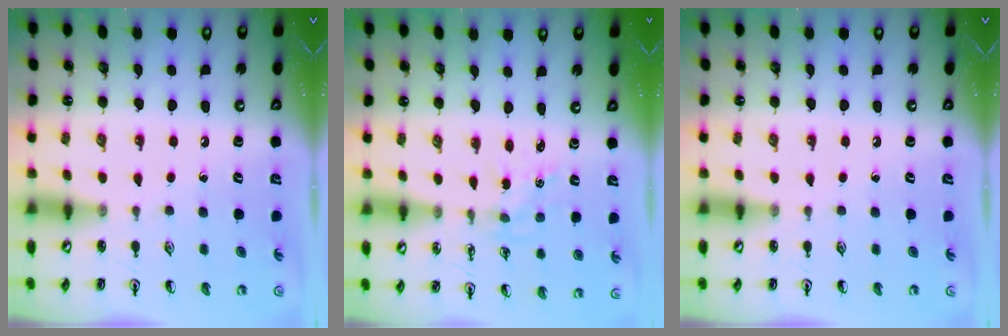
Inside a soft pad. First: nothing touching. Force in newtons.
{"total": 0.6, "press": 0.6, "slide": 0.1}
{"total": 0.0}